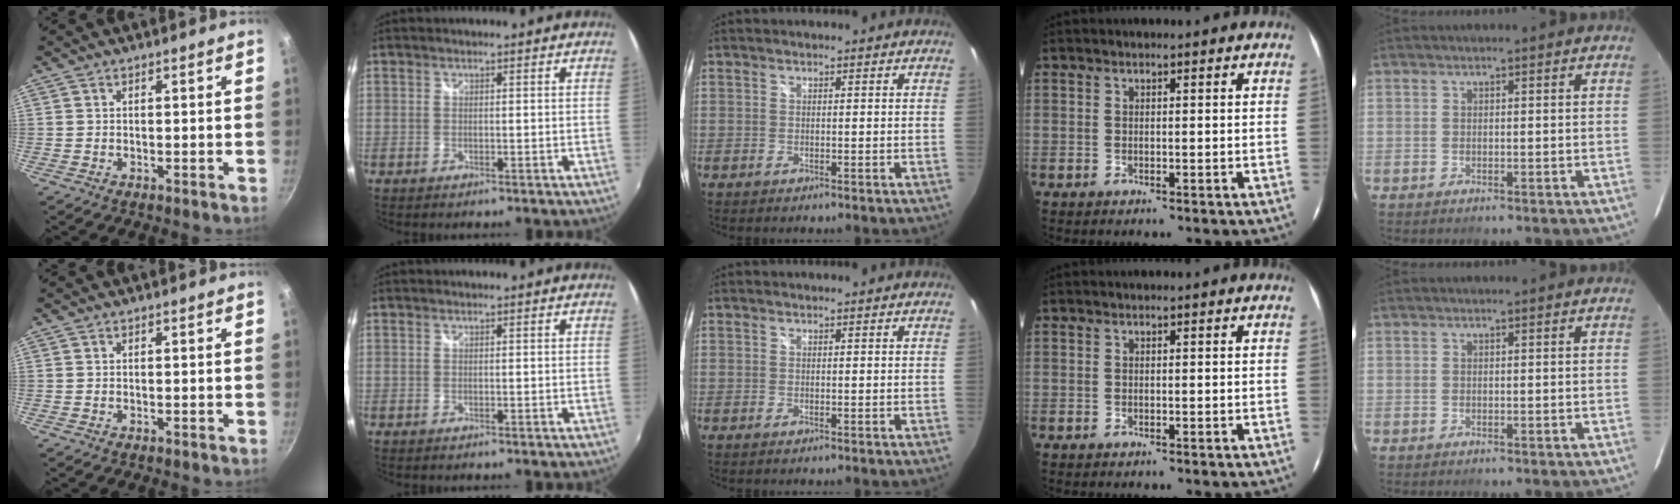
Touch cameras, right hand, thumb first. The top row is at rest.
{}